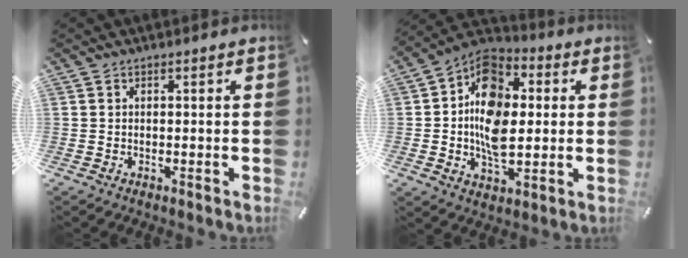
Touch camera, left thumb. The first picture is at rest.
{"total": 14.8, "force": [0.5, 10.1, 10.9], "torque": [-0.209, -0.007, 0.003]}